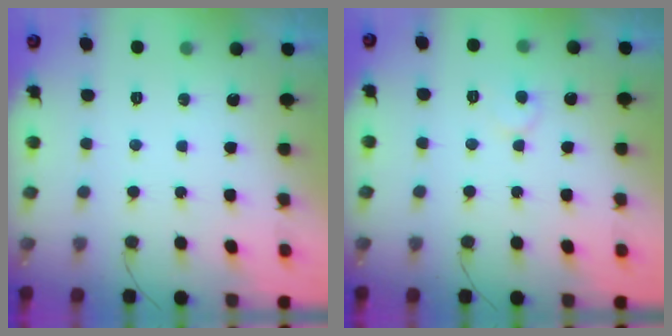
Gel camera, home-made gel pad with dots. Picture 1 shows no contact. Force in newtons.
{"total": 5.5, "press": 5.4, "slide": 0.5}